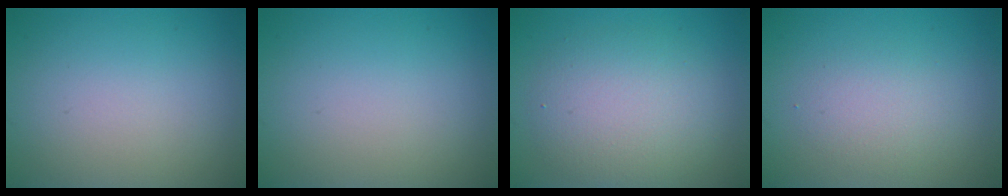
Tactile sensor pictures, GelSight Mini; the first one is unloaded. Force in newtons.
{"total": 0.0}
{"total": 5.1, "press": 5.1, "slide": 0.2}
{"total": 2.1, "press": 2.1, "slide": 0.2}